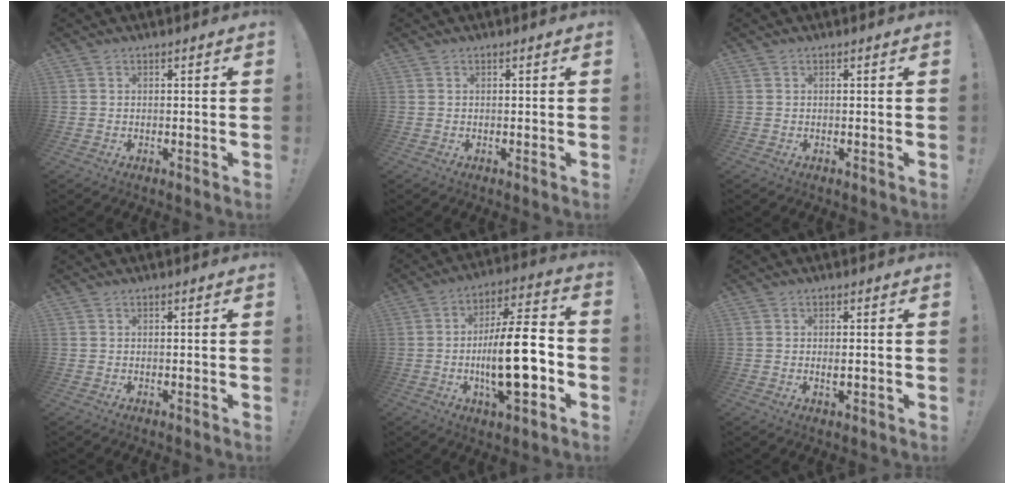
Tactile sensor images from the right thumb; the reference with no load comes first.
{"total": 0.0}
{"total": 0.0}
{"total": 0.0}
{"total": 20.2, "force": [-4.2, 6.3, 18.8], "torque": [-0.320, 0.008, -0.073]}
{"total": 1.2, "force": [-0.1, 0.3, 1.2], "torque": [-0.011, -0.006, -0.004]}